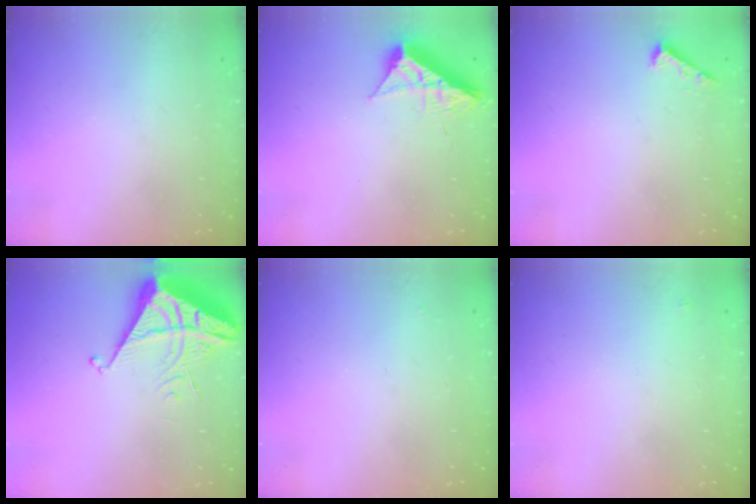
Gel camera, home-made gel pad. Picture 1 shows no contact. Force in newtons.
{"total": 8.9, "press": 8.9, "slide": 0.4}
{"total": 2.3, "press": 2.3, "slide": 0.3}
{"total": 6.6, "press": 6.6, "slide": 0.6}
{"total": 1.9, "press": 1.9, "slide": 0.3}
{"total": 2.6, "press": 2.6, "slide": 0.2}